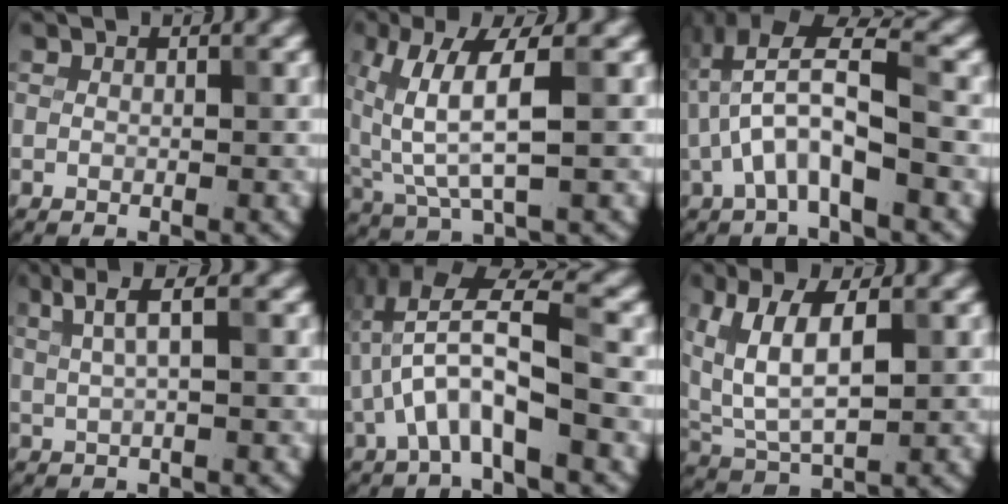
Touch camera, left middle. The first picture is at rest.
{"total": 6.0, "force": [1.6, 1.7, 5.5], "torque": [-0.124, -0.001, 0.036]}
{"total": 6.5, "force": [-0.9, 2.2, 6.1], "torque": [-0.131, 0.023, -0.020]}
{"total": 3.2, "force": [1.4, 0.7, 2.8], "torque": [-0.046, 0.003, 0.026]}
{"total": 6.4, "force": [-1.4, 1.7, 6.0], "torque": [-0.128, 0.019, -0.026]}
{"total": 6.8, "force": [1.9, 3.5, 5.5], "torque": [-0.120, 0.003, 0.037]}